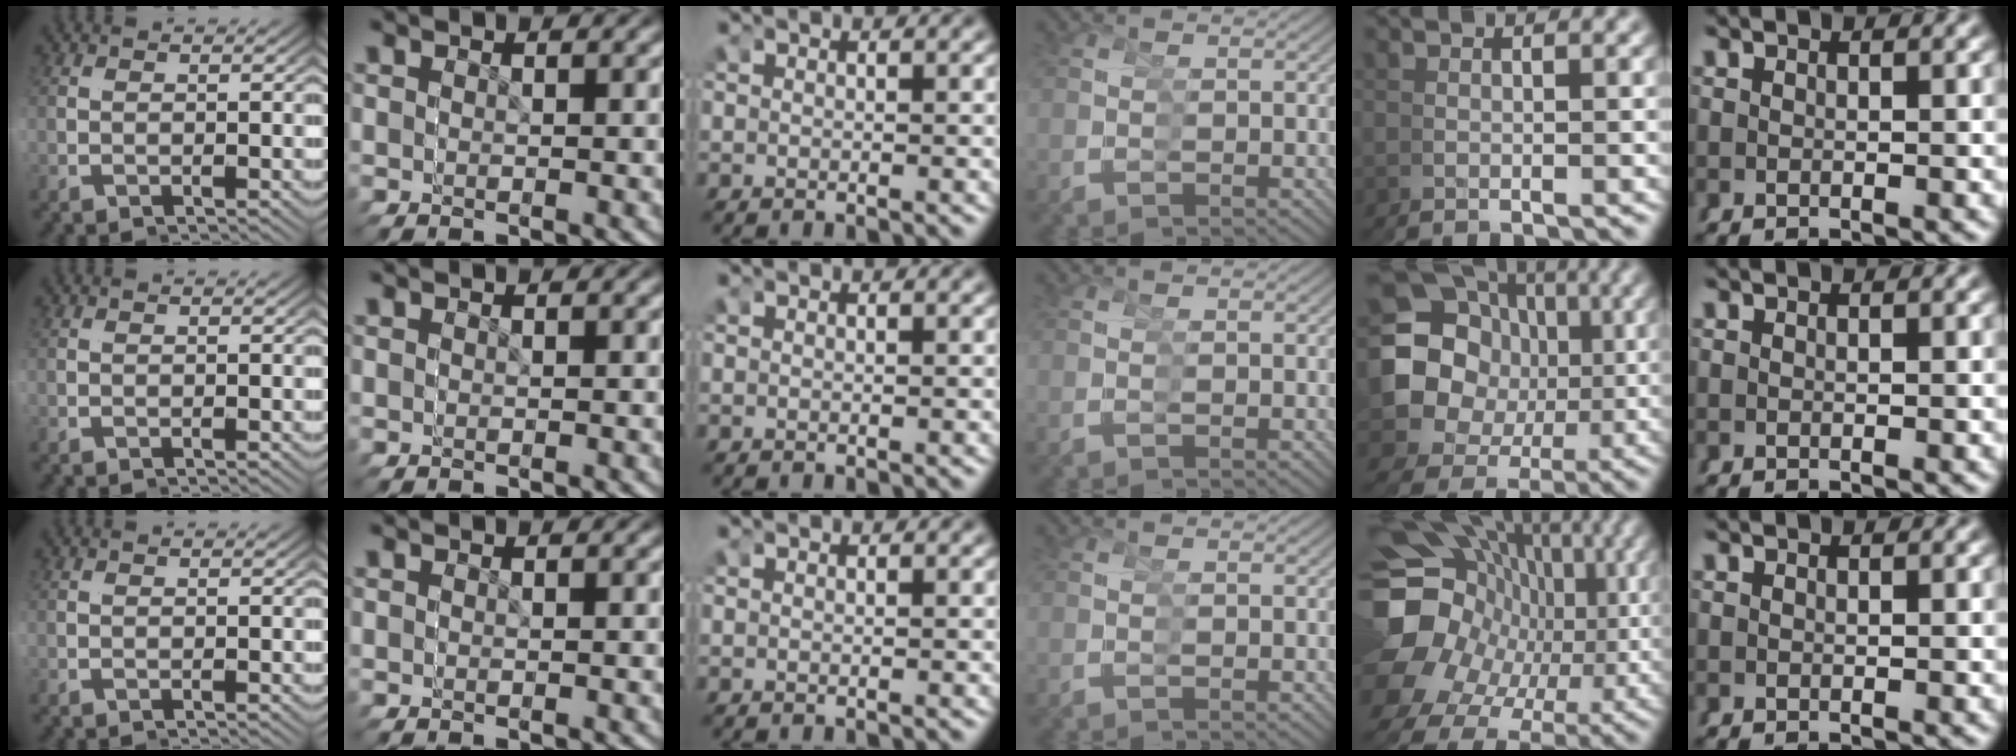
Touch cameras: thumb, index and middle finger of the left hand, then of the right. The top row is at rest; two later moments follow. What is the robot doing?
{"motion": "grasp_and_lifting", "object": "straw"}